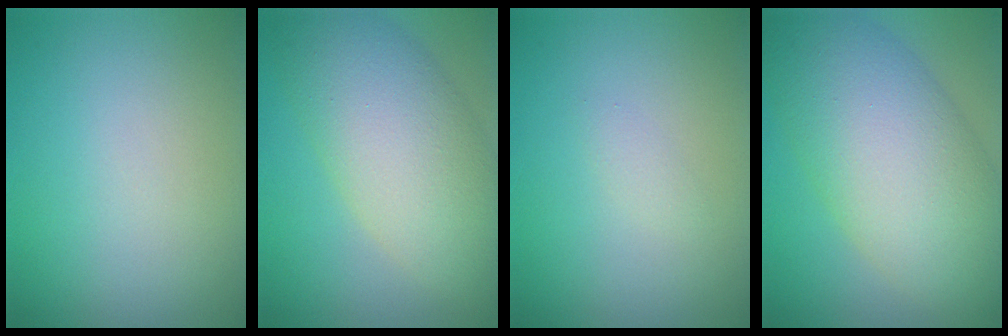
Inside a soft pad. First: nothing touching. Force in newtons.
{"total": 9.1, "press": 9.1, "slide": 0.3}
{"total": 0.7, "press": 0.7, "slide": 0.0}
{"total": 11.4, "press": 11.4, "slide": 0.5}